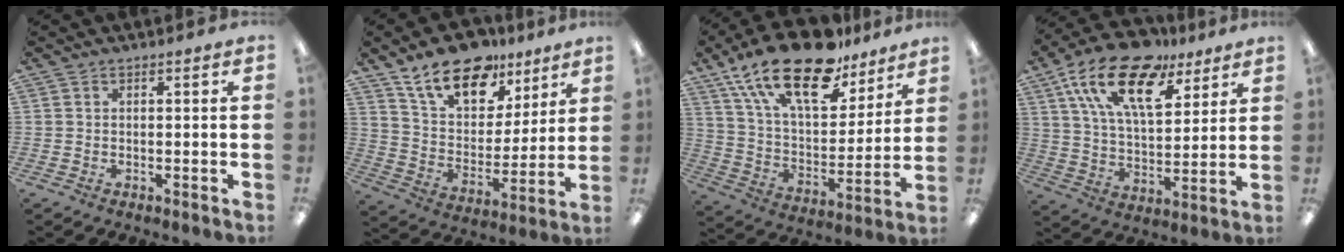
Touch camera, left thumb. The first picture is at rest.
{"total": 17.7, "force": [12.6, 9.3, 8.2], "torque": [-0.149, -0.068, 0.227]}
{"total": 23.7, "force": [16.4, 10.0, 14.0], "torque": [-0.266, -0.101, 0.281]}
{"total": 20.2, "force": [12.4, 9.7, 12.6], "torque": [-0.223, -0.056, 0.219]}